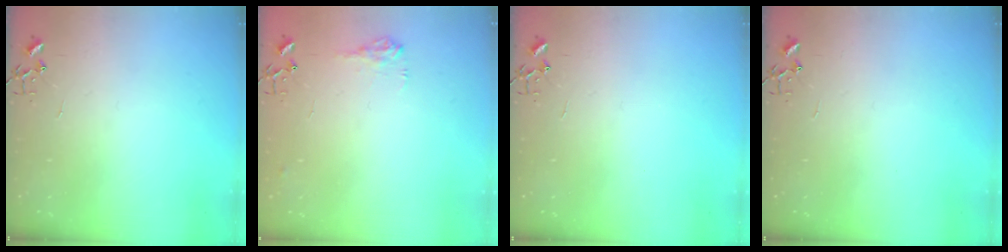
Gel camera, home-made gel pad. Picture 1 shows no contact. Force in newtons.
{"total": 8.1, "press": 8.1, "slide": 0.3}
{"total": 0.0}
{"total": 0.0}